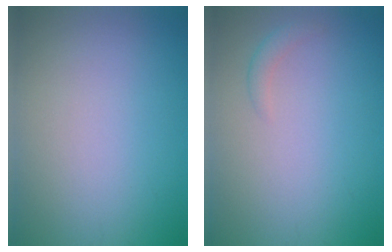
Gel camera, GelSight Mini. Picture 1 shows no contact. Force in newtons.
{"total": 1.0, "press": 1.0, "slide": 0.0}